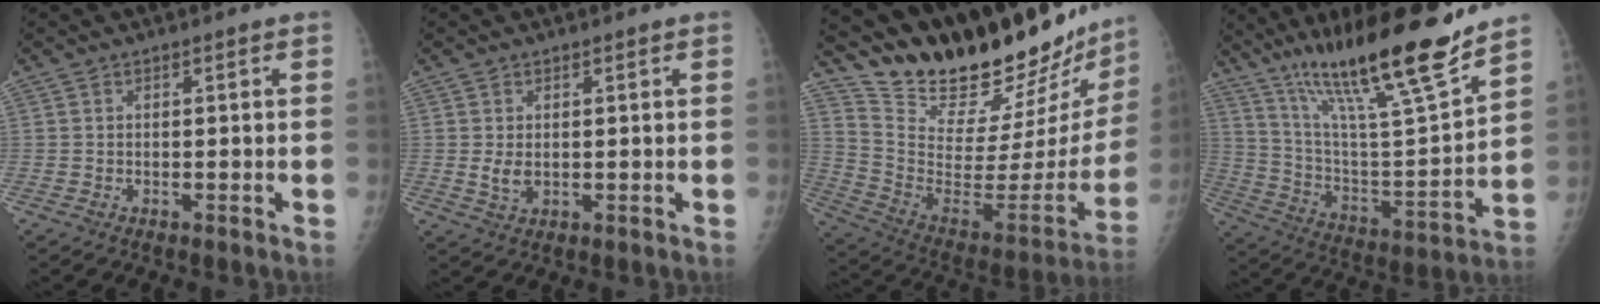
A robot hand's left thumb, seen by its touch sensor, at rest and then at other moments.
{"total": 2.6, "force": [0.2, 1.7, 1.9], "torque": [-0.033, -0.008, 0.010]}
{"total": 32.1, "force": [28.4, 6.9, 13.4], "torque": [-0.190, -0.188, 0.414]}
{"total": 23.7, "force": [17.1, 2.7, 16.2], "torque": [-0.252, -0.075, 0.300]}